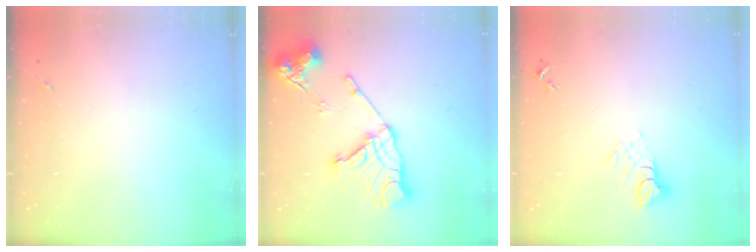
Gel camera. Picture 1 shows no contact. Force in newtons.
{"total": 18.1, "press": 18.0, "slide": 2.1}
{"total": 6.6, "press": 6.6, "slide": 0.5}